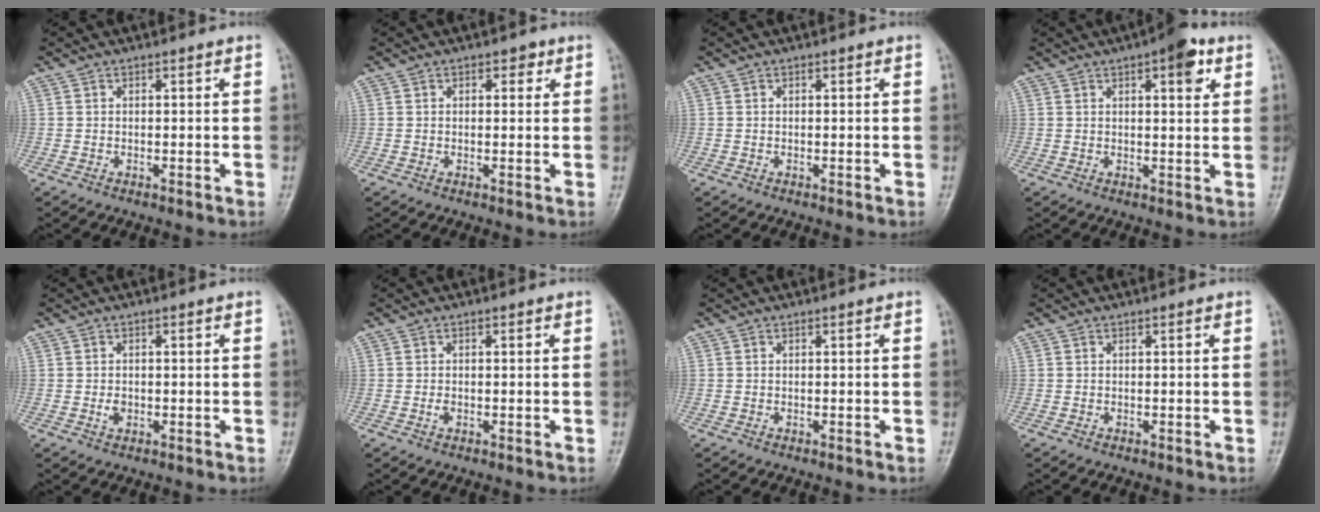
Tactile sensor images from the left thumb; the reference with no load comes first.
{"total": 2.1, "force": [0.9, 1.4, 1.3], "torque": [-0.001, 0.000, 0.008]}
{"total": 0.0}
{"total": 6.6, "force": [3.1, 2.4, 5.3], "torque": [-0.054, -0.007, 0.034]}
{"total": 1.7, "force": [-0.3, 1.3, 1.0], "torque": [-0.014, 0.001, -0.006]}
{"total": 1.0, "force": [-0.2, 0.7, 0.7], "torque": [-0.013, -0.001, -0.006]}
{"total": 0.0}
{"total": 0.0}